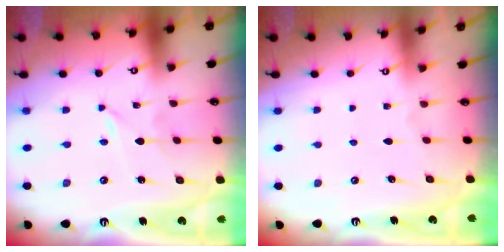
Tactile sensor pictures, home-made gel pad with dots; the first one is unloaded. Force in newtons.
{"total": 0.5, "press": 0.5, "slide": 0.1}